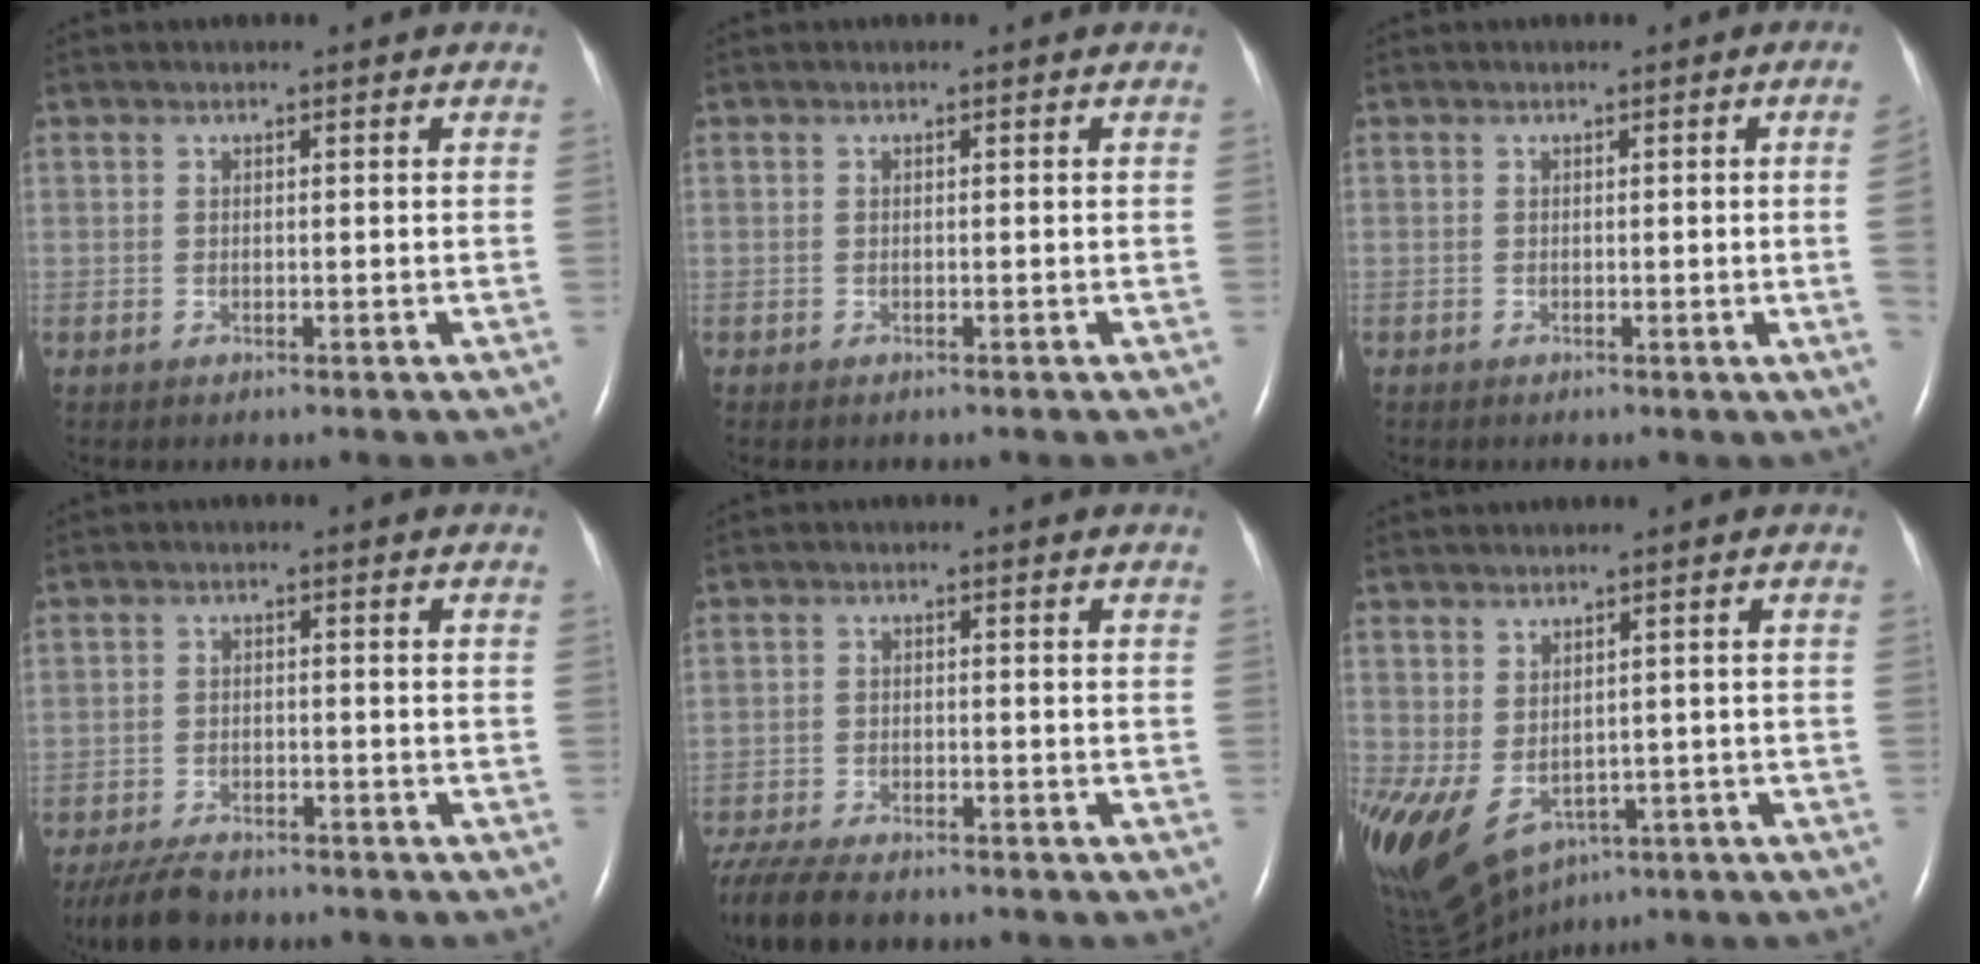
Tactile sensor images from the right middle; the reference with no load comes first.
{"total": 0.0}
{"total": 3.1, "force": [-0.1, -1.5, 2.7], "torque": [-0.033, -0.005, 0.001]}
{"total": 6.9, "force": [-5.9, 2.2, 2.8], "torque": [-0.055, -0.015, -0.098]}
{"total": 10.0, "force": [-8.4, 2.6, 4.7], "torque": [-0.089, -0.022, -0.139]}
{"total": 14.7, "force": [-6.7, 9.2, 9.3], "torque": [-0.210, -0.022, -0.085]}